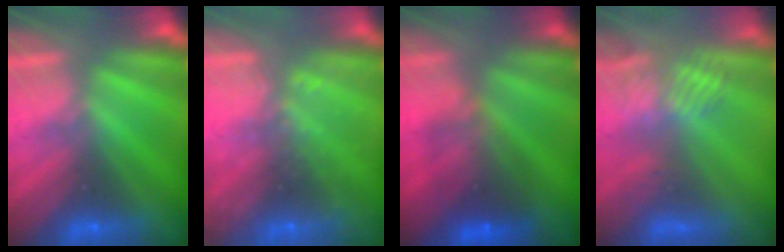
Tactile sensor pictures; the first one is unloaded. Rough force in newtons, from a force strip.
{"total": 5.8}
{"total": 7.0}
{"total": 2.8}